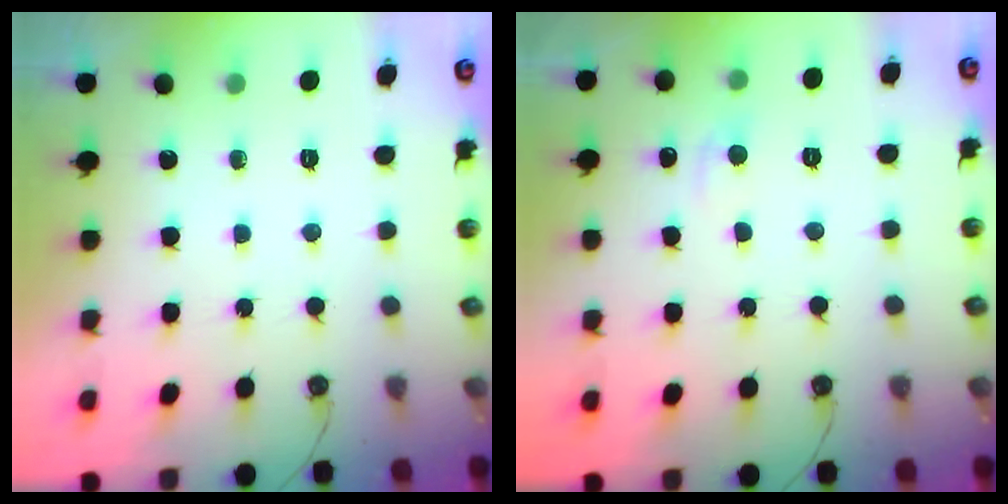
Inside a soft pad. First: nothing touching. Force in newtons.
{"total": 0.9, "press": 0.4, "slide": 0.8}